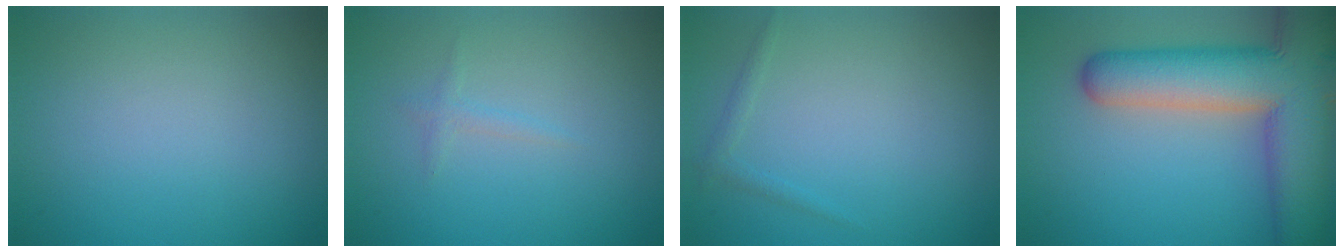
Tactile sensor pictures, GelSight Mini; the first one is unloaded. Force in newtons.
{"total": 0.8, "press": 0.8, "slide": 0.0}
{"total": 0.8, "press": 0.8, "slide": 0.1}
{"total": 12.8, "press": 12.8, "slide": 0.9}